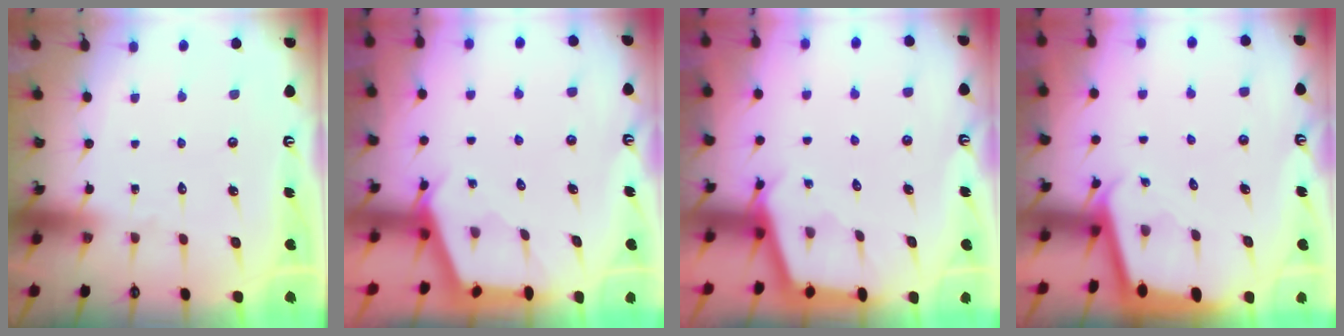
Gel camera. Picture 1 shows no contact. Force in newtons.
{"total": 2.5, "press": 2.5, "slide": 0.3}
{"total": 3.0, "press": 3.0, "slide": 0.3}
{"total": 1.9, "press": 1.9, "slide": 0.1}